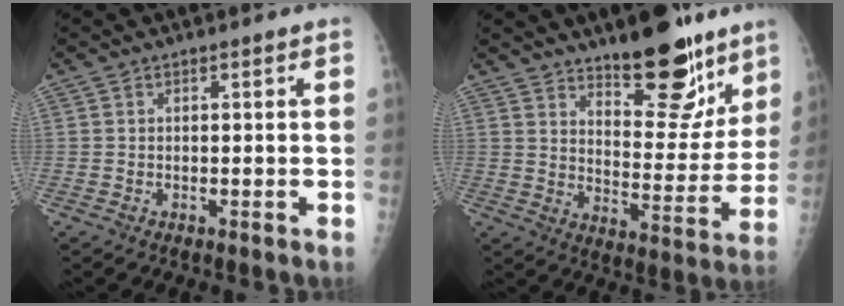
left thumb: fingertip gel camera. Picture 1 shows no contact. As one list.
[{"total": 16.6, "force": [11.7, 6.3, 9.9], "torque": [-0.081, -0.090, 0.177]}]